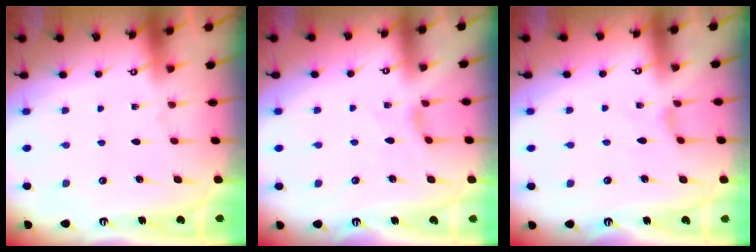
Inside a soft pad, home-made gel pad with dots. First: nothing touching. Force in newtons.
{"total": 4.0, "press": 3.9, "slide": 0.7}
{"total": 1.9, "press": 1.9, "slide": 0.4}